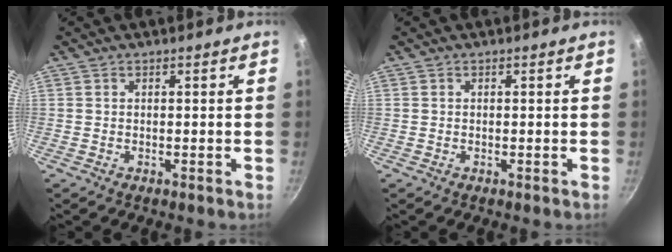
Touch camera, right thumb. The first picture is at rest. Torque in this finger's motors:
{"motor_torque": [-0.09, 0.15, 0.07, 0.02, 0.04]}